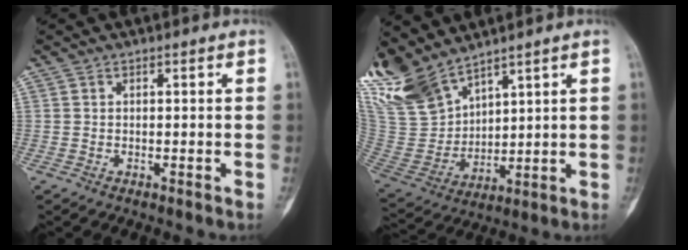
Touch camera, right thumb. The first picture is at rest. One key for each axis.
{"total": 16.7, "fx": 13.6, "fy": 6.5, "fz": 7.1, "tx": -0.134, "ty": -0.054, "tz": 0.292}